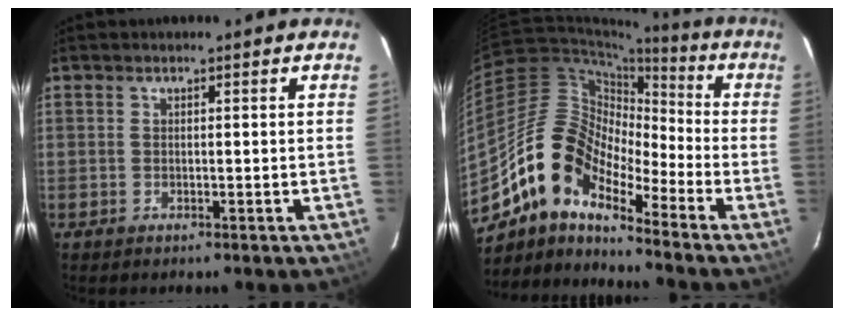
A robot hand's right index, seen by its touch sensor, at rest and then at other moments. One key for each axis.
{"total": 13.6, "fx": -10.0, "fy": 5.4, "fz": 7.4, "tx": -0.118, "ty": 0.012, "tz": -0.206}